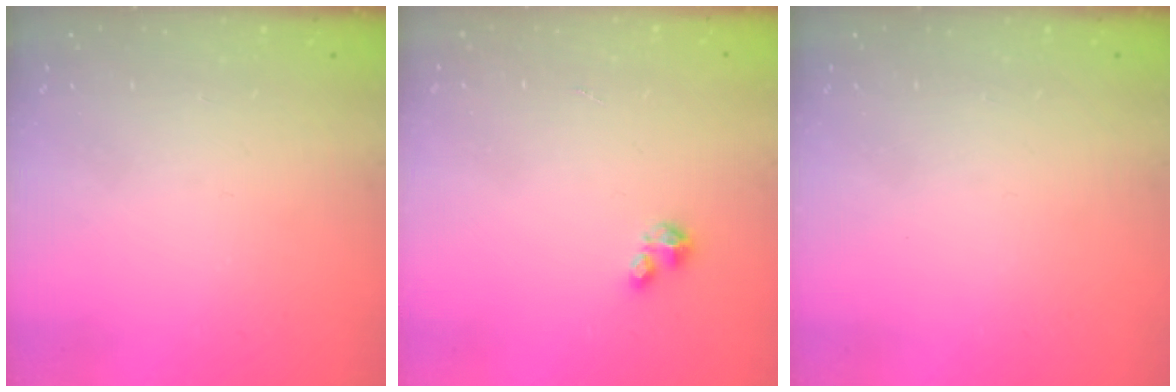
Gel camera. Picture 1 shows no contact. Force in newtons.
{"total": 2.0, "press": 2.0, "slide": 0.4}
{"total": 0.0}